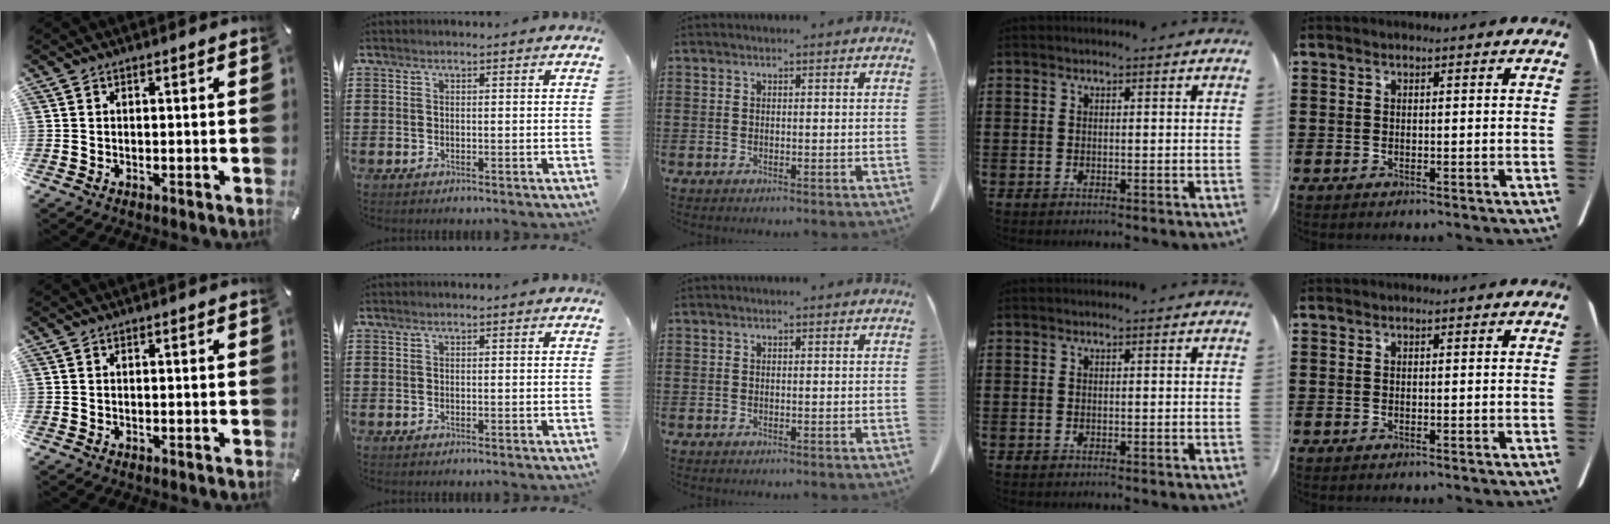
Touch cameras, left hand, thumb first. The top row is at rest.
{}